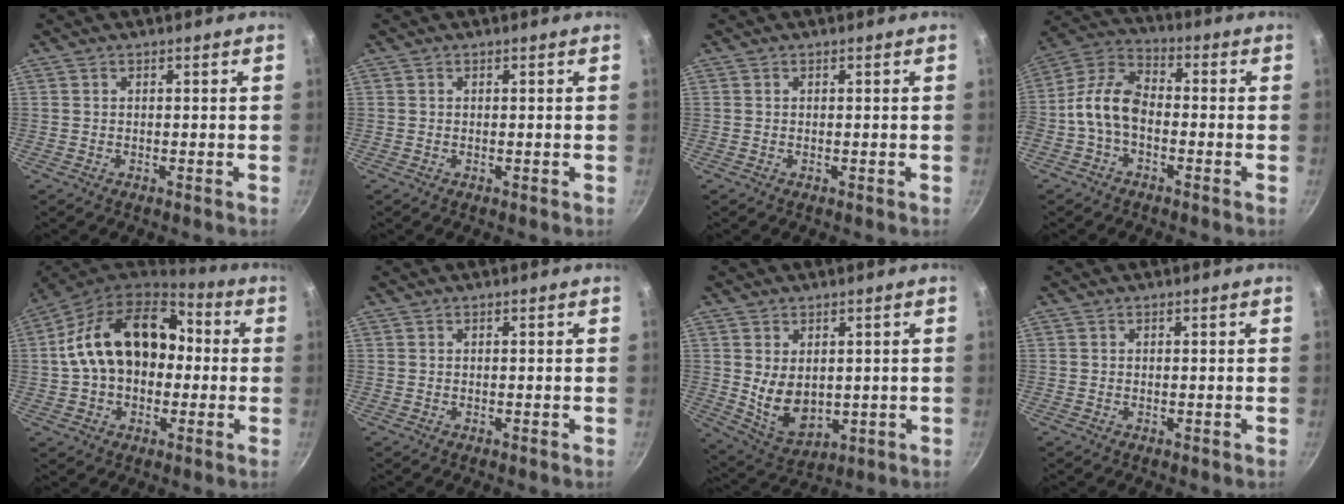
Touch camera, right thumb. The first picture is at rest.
{"total": 0.0}
{"total": 0.0}
{"total": 10.0, "force": [-2.2, 6.1, 7.6], "torque": [-0.144, 0.044, -0.060]}
{"total": 20.2, "force": [1.4, 14.1, 14.4], "torque": [-0.210, 0.047, 0.013]}
{"total": 0.0}
{"total": 8.9, "force": [0.9, 6.0, 6.5], "torque": [-0.096, -0.023, 0.042]}
{"total": 0.0}